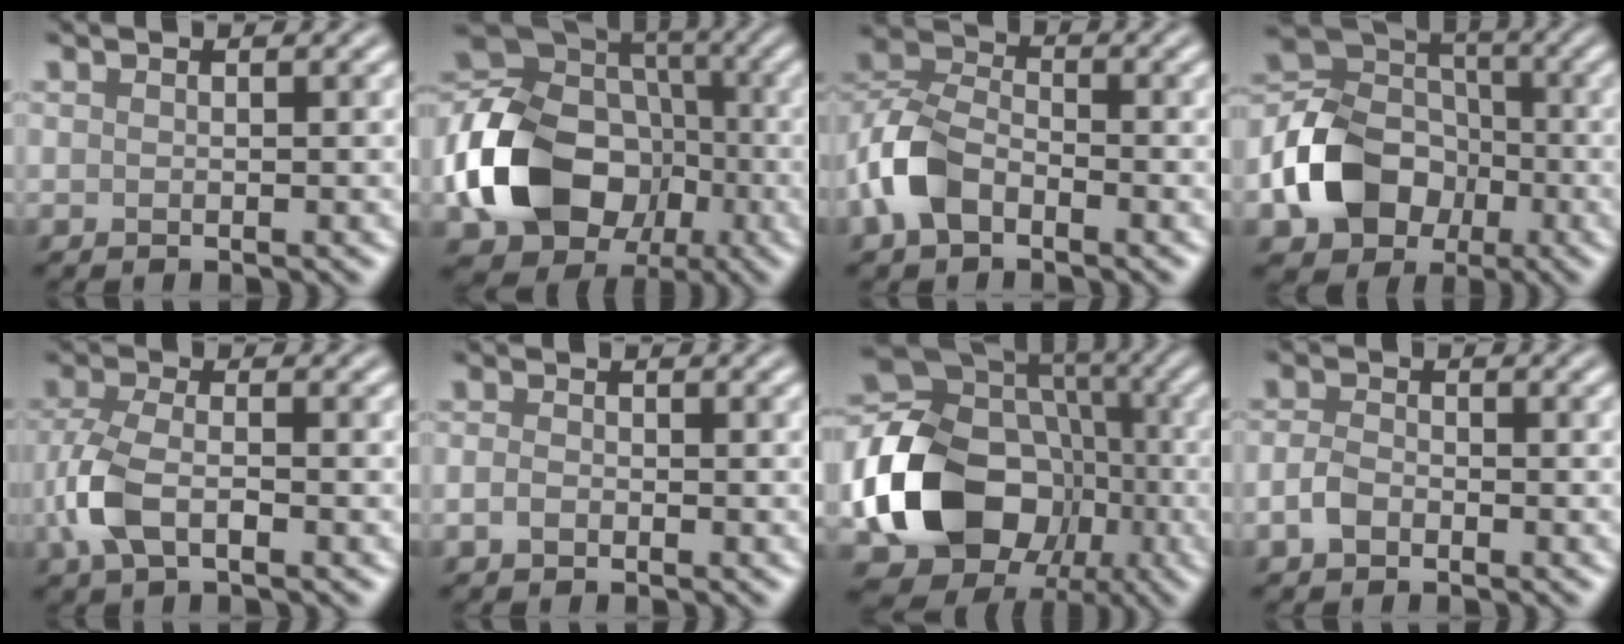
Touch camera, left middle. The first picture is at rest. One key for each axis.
{"total": 12.8, "fx": -3.5, "fy": 10.0, "fz": 7.2, "tx": -0.145, "ty": -0.004, "tz": -0.069}
{"total": 5.5, "fx": -2.6, "fy": 3.5, "fz": 3.4, "tx": -0.076, "ty": 0.009, "tz": -0.064}
{"total": 9.0, "fx": -3.2, "fy": 7.0, "fz": 4.7, "tx": -0.086, "ty": -0.002, "tz": -0.068}
{"total": 4.6, "fx": -1.6, "fy": 2.3, "fz": 3.6, "tx": -0.089, "ty": 0.003, "tz": -0.040}
{"total": 1.2, "fx": -0.5, "fy": 0.9, "fz": 0.6, "tx": -0.013, "ty": 0.002, "tz": -0.016}
{"total": 14.0, "fx": -3.5, "fy": 11.4, "fz": 7.4, "tx": -0.142, "ty": -0.016, "tz": -0.064}
{"total": 2.0, "fx": -1.0, "fy": 1.4, "fz": 1.1, "tx": -0.021, "ty": 0.005, "tz": -0.029}